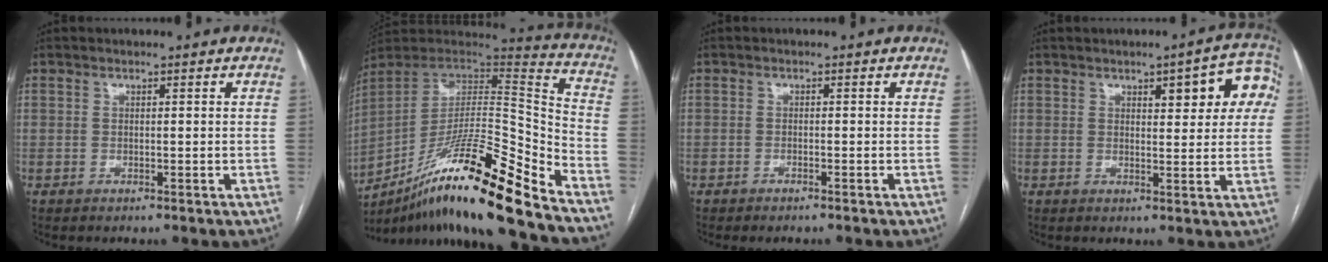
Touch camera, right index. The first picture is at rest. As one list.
[{"total": 24.6, "force": [-17.2, 0.8, 17.6], "torque": [-0.286, -0.011, -0.309]}, {"total": 1.0, "force": [-0.9, 0.0, 0.5], "torque": [-0.010, -0.001, -0.014]}, {"total": 8.9, "force": [3.0, 2.7, 7.9], "torque": [-0.087, 0.019, 0.035]}]